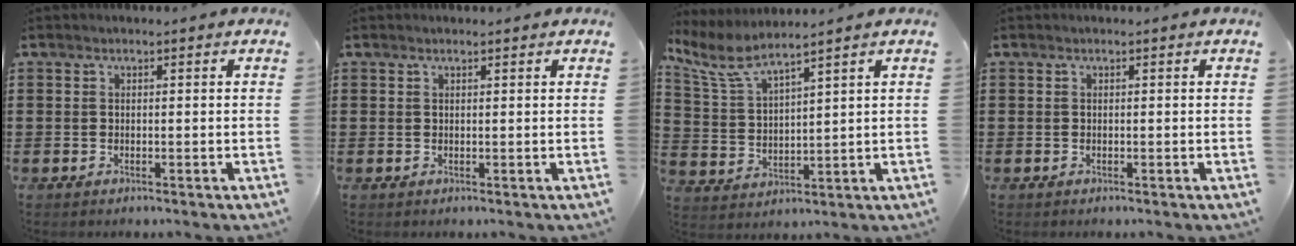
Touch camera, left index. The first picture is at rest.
{"total": 0.6, "force": [0.4, 0.0, 0.3], "torque": [-0.008, -0.001, 0.009]}
{"total": 6.2, "force": [5.1, 1.0, 3.4], "torque": [-0.087, -0.021, 0.089]}
{"total": 0.0}